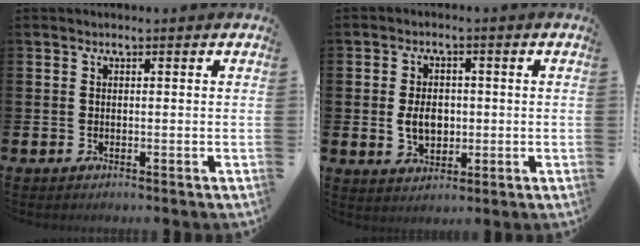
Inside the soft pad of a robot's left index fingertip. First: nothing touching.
{"total": 4.6, "force": [-0.1, 3.3, 3.2], "torque": [-0.048, 0.005, -0.009]}